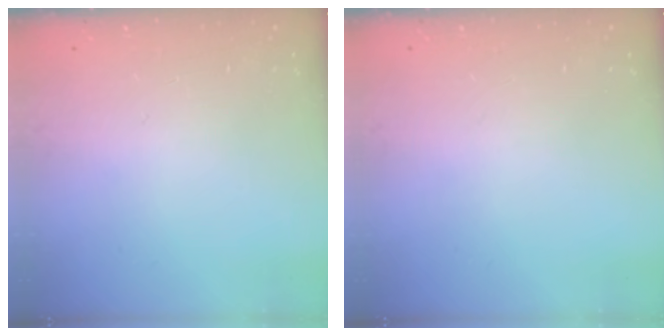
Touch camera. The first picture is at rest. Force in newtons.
{"total": 0.0}